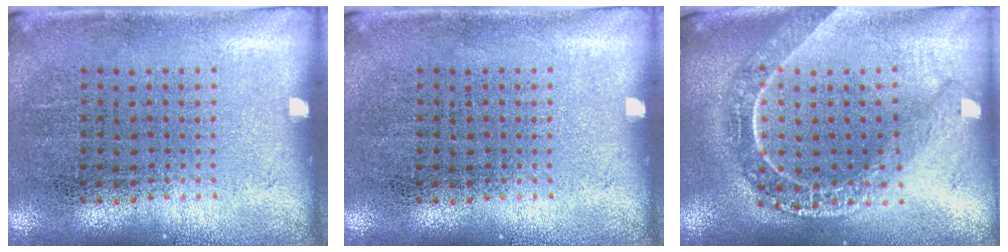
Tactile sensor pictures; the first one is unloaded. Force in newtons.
{"total": 0.0}
{"total": 2.2, "press": 1.8, "slide": 1.2}